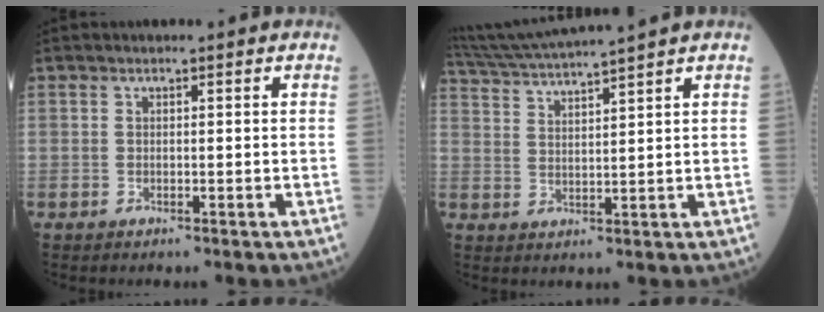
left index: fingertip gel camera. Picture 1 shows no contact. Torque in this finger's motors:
{"motor_torque": [0.12, -0.27, 0.07, 0.04]}